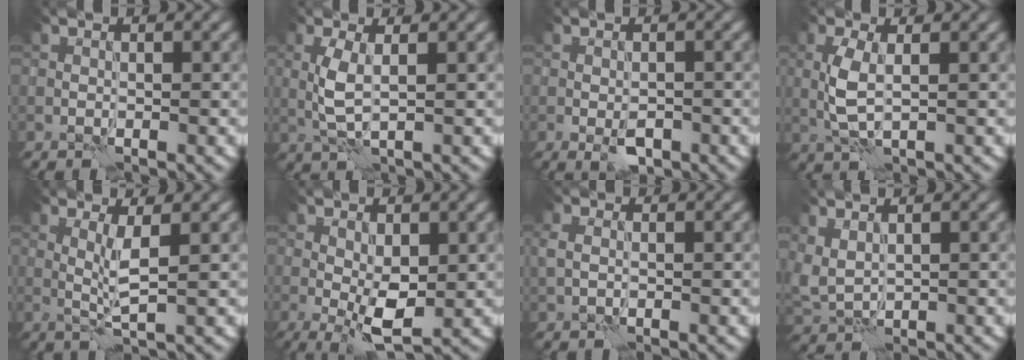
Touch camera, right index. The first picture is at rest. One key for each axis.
{"total": 2.6, "fx": 0.2, "fy": 0.7, "fz": 2.6, "tx": -0.060, "ty": -0.001, "tz": 0.005}
{"total": 2.4, "fx": -1.0, "fy": 1.1, "fz": 1.8, "tx": -0.032, "ty": -0.002, "tz": -0.017}
{"total": 3.0, "fx": 0.1, "fy": 1.0, "fz": 2.8, "tx": -0.065, "ty": -0.002, "tz": 0.004}
{"total": 2.6, "fx": 0.5, "fy": 0.2, "fz": 2.5, "tx": -0.056, "ty": -0.003, "tz": 0.012}
{"total": 4.4, "fx": -0.3, "fy": 1.7, "fz": 4.0, "tx": -0.074, "ty": -0.007, "tz": -0.004}
{"total": 1.4, "fx": 0.1, "fy": 1.0, "fz": 1.0, "tx": -0.020, "ty": 0.004, "tz": 0.003}
{"total": 3.0, "fx": 1.6, "fy": 1.6, "fz": 1.9, "tx": -0.057, "ty": 0.004, "tz": 0.042}